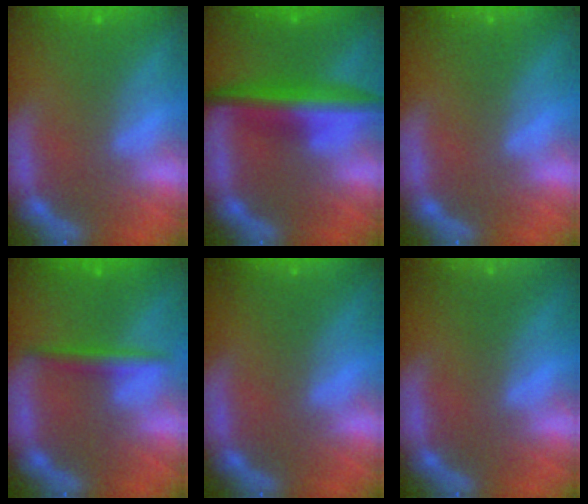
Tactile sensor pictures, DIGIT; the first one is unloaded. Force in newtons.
{"total": 6.0}
{"total": 1.4}
{"total": 2.5}
{"total": 2.4}
{"total": 7.4}